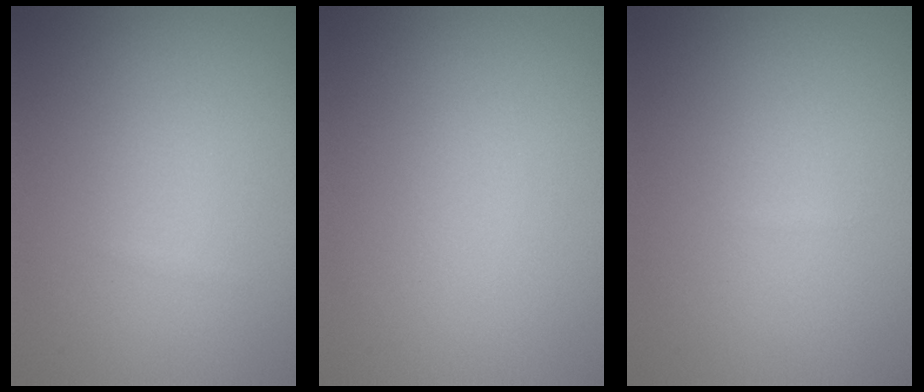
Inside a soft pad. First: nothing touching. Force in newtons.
{"total": 0.0}
{"total": 0.0}